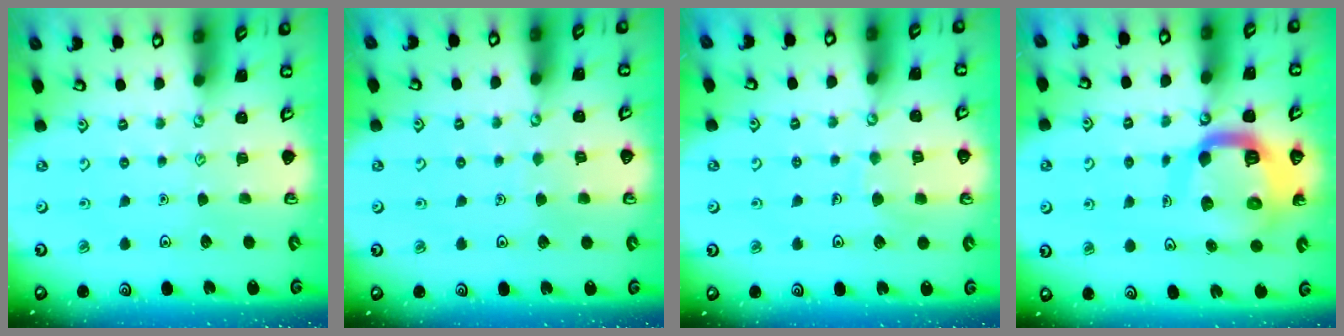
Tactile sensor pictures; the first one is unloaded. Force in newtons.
{"total": 2.9, "press": 2.9, "slide": 0.3}
{"total": 6.4, "press": 6.4, "slide": 0.5}
{"total": 15.5, "press": 15.4, "slide": 1.7}